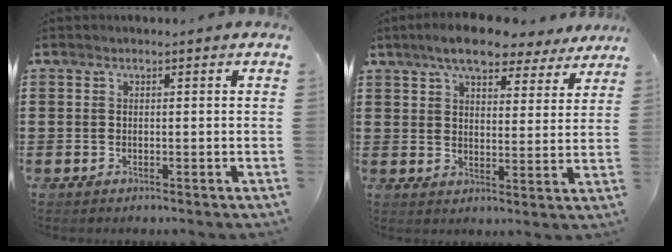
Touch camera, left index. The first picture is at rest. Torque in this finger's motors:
{"motor_torque": [1.26, -0.88, 0.64, 0.12]}